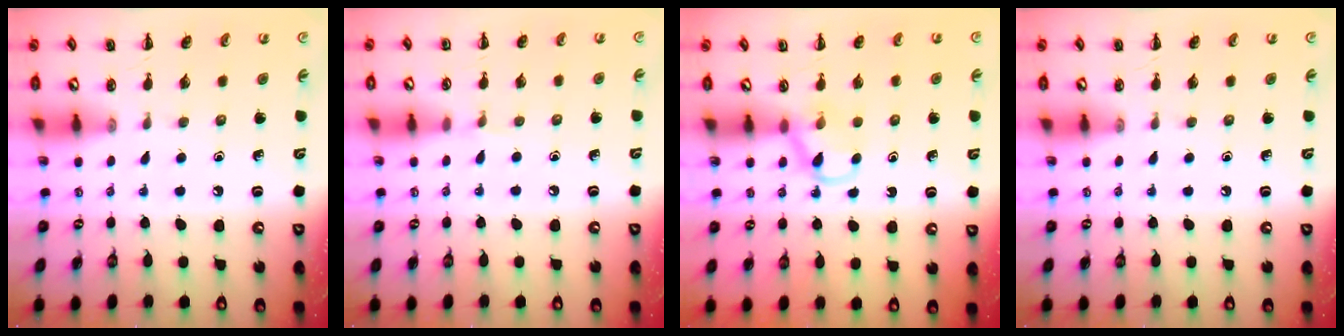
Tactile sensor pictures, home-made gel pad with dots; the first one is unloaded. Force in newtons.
{"total": 3.8, "press": 3.6, "slide": 1.2}
{"total": 5.0, "press": 4.8, "slide": 1.2}
{"total": 0.0}